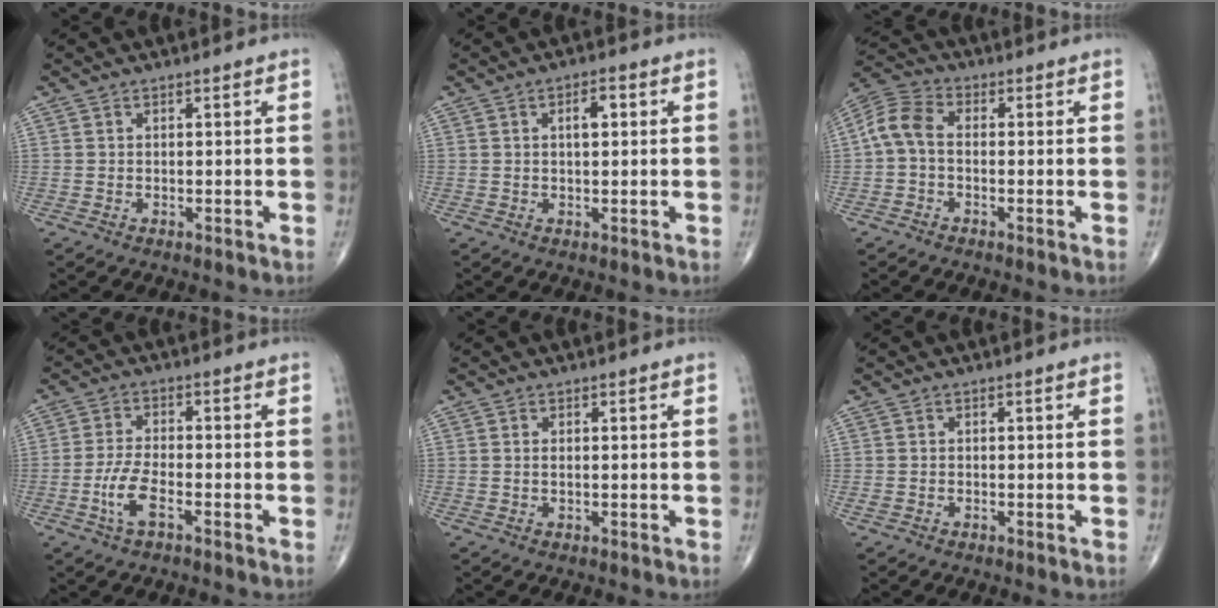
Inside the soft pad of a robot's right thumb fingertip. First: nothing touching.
{"total": 3.4, "force": [0.8, 1.5, 2.9], "torque": [-0.042, 0.006, 0.011]}
{"total": 6.7, "force": [-0.6, 4.2, 5.1], "torque": [-0.102, 0.022, -0.026]}
{"total": 5.6, "force": [-2.5, 1.9, 4.7], "torque": [-0.102, 0.015, -0.047]}
{"total": 0.6, "force": [0.1, 0.2, 0.6], "torque": [-0.015, -0.002, 0.002]}
{"total": 0.6, "force": [-0.2, 0.4, 0.3], "torque": [-0.011, -0.001, -0.005]}